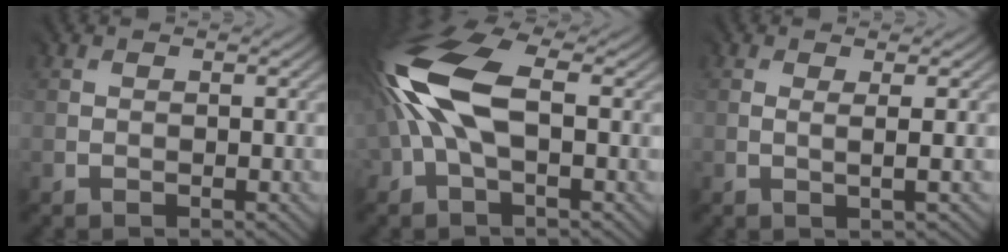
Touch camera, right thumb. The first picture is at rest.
{"total": 13.2, "force": [0.7, 6.3, 11.7], "torque": [-0.269, 0.023, -0.001]}
{"total": 1.2, "force": [0.1, 0.1, 1.2], "torque": [-0.022, 0.003, -0.003]}